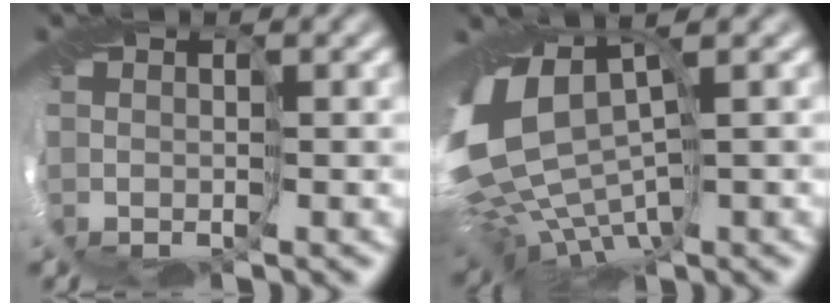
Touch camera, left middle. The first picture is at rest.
{"total": 13.0, "force": [-0.5, 7.7, 10.5], "torque": [-0.194, -0.014, 0.023]}